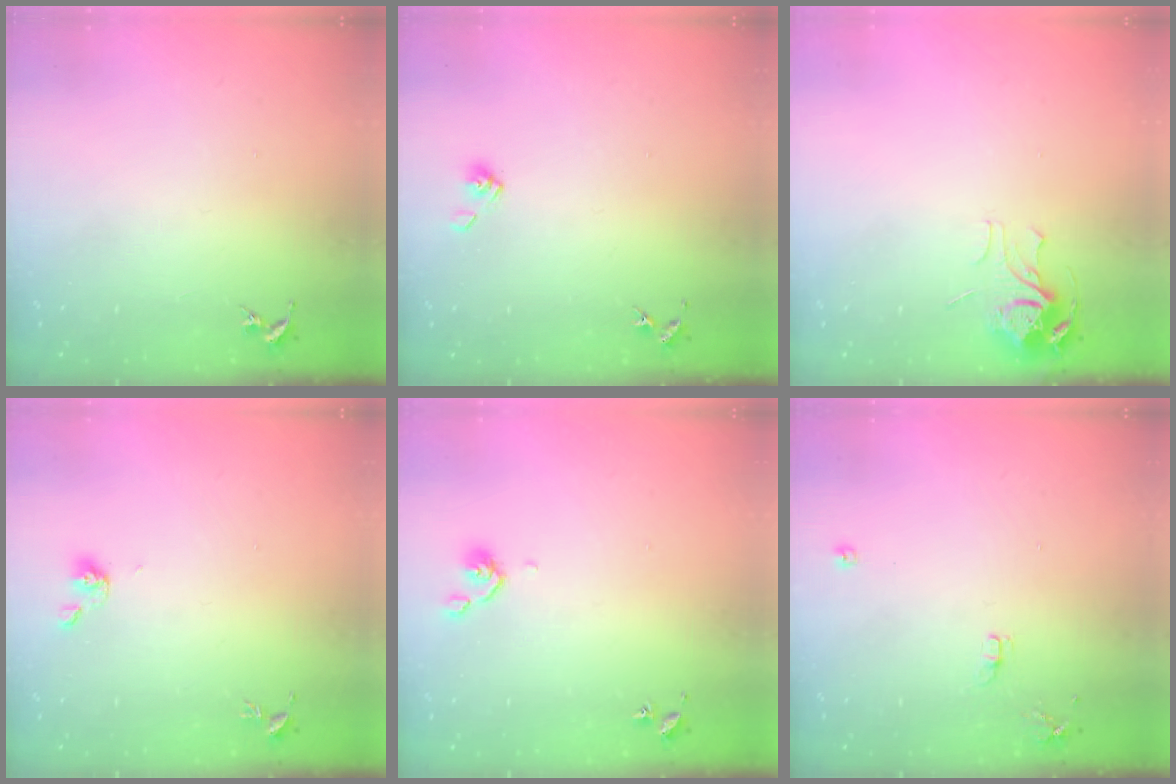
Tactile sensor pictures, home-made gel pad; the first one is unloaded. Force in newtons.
{"total": 5.4, "press": 4.9, "slide": 2.3}
{"total": 7.1, "press": 7.1, "slide": 0.2}
{"total": 5.2, "press": 4.6, "slide": 2.3}
{"total": 5.0, "press": 4.9, "slide": 1.2}
{"total": 7.2, "press": 7.2, "slide": 0.8}